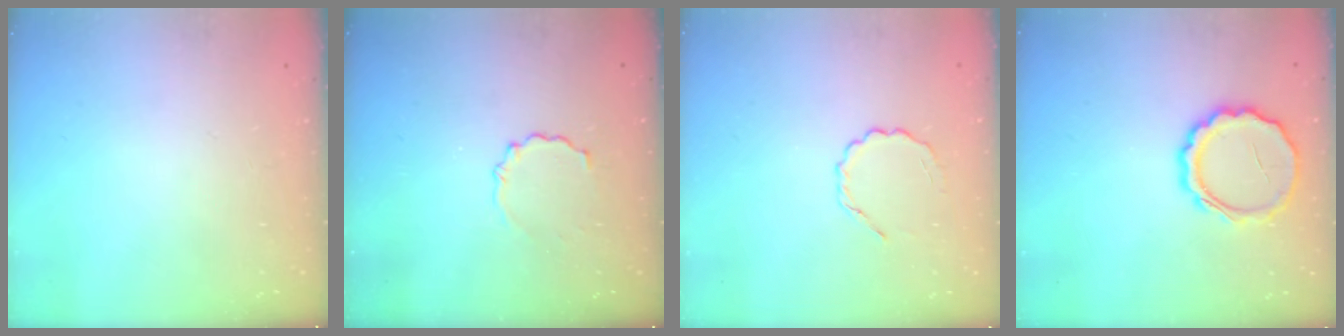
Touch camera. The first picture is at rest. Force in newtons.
{"total": 3.2, "press": 3.0, "slide": 1.2}
{"total": 2.5, "press": 2.3, "slide": 0.9}
{"total": 8.5, "press": 8.4, "slide": 0.5}